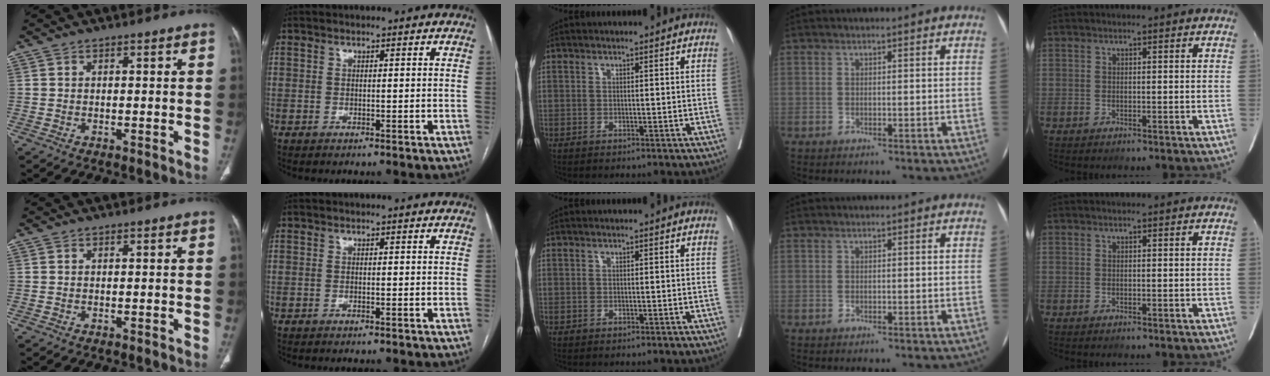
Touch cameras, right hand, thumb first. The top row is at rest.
{}